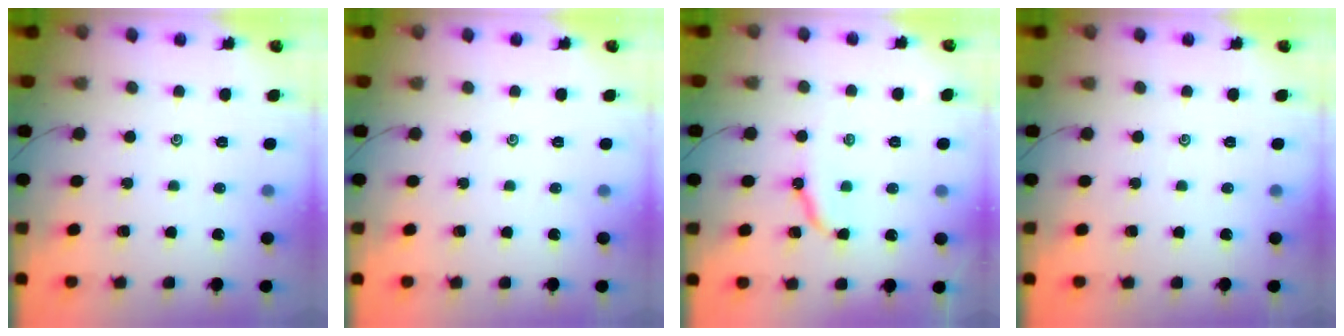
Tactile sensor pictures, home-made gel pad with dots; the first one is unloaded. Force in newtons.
{"total": 0.0}
{"total": 8.2, "press": 8.2, "slide": 0.8}
{"total": 0.0}